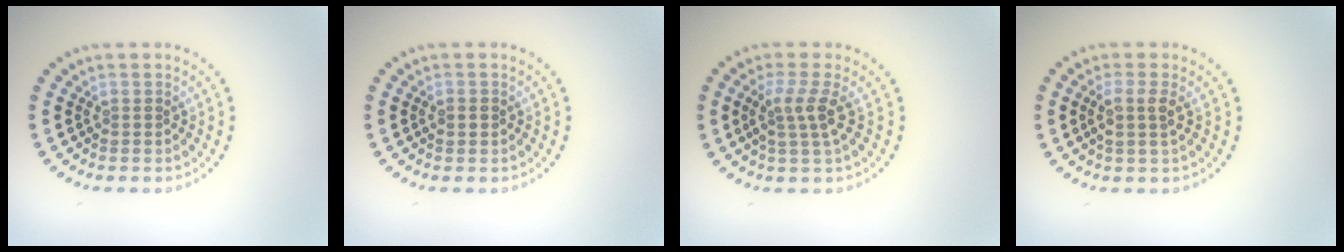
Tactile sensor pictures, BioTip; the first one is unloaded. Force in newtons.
{"total": 1.3, "press": 1.2, "slide": 0.1}
{"total": 2.8, "press": 2.1, "slide": 1.9}
{"total": 2.0, "press": 1.8, "slide": 1.0}